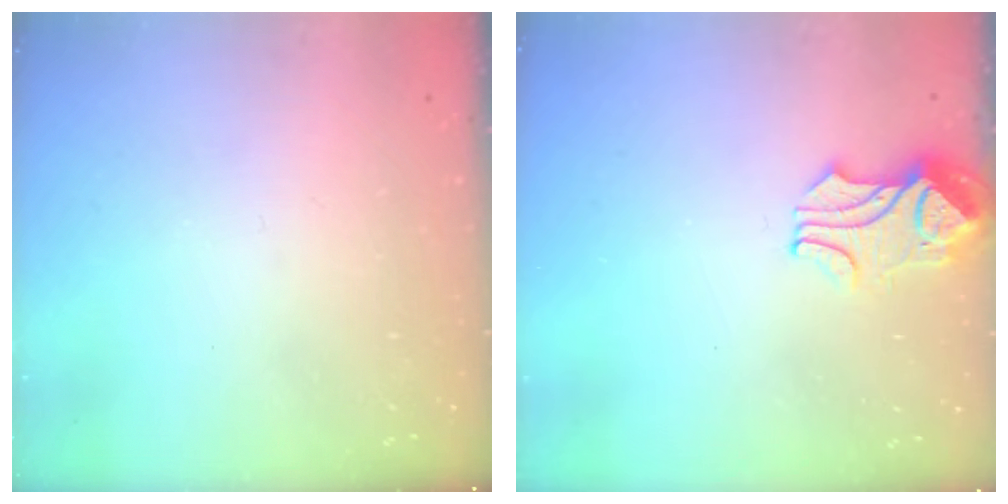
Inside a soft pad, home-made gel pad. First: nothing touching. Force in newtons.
{"total": 2.1, "press": 2.0, "slide": 0.6}